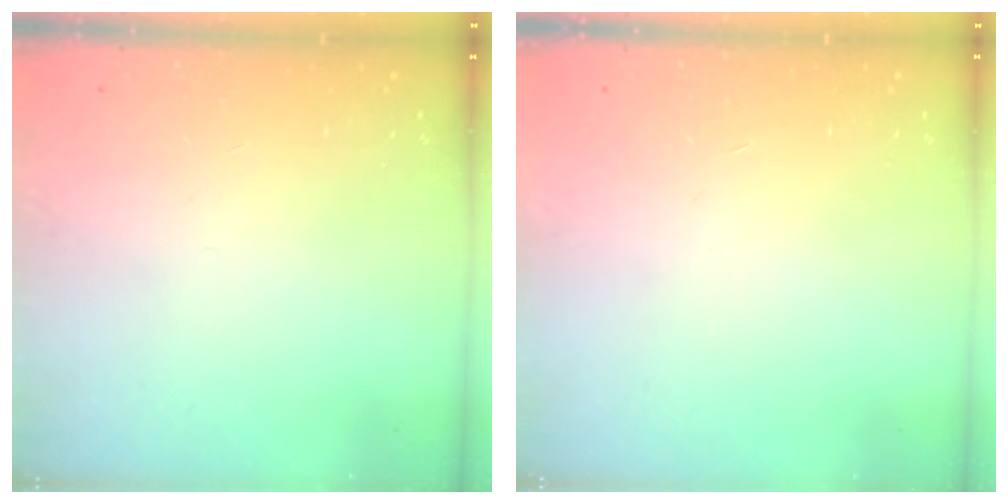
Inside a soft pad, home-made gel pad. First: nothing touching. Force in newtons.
{"total": 1.7, "press": 1.7, "slide": 0.1}